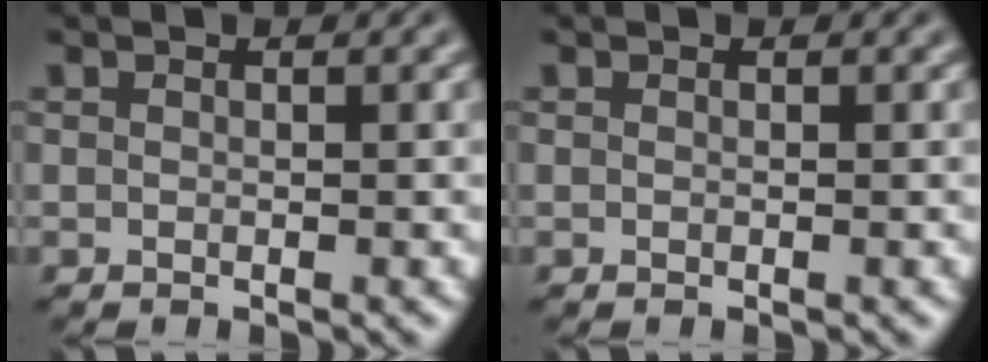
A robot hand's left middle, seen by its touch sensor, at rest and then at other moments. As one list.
[{"total": 0.0}]